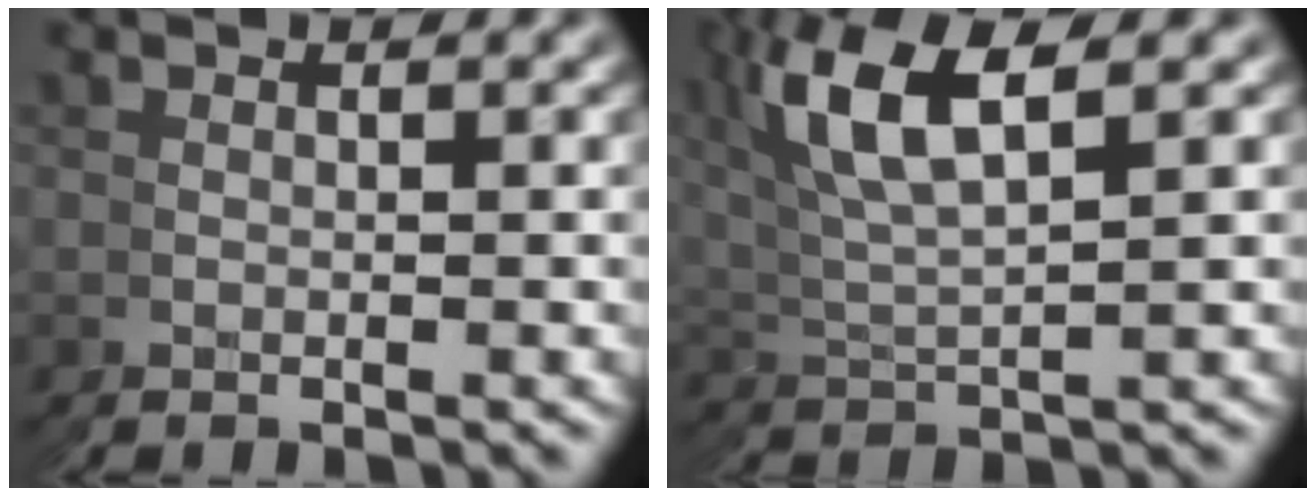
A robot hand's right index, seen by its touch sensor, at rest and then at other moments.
{"total": 6.7, "force": [3.4, 3.1, 4.9], "torque": [-0.124, -0.003, 0.066]}